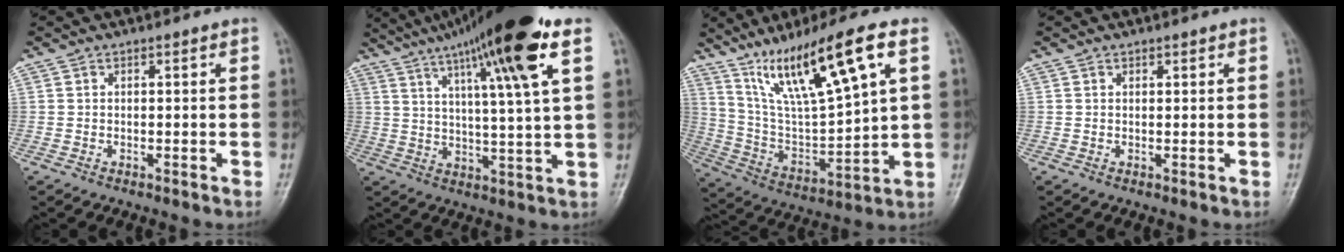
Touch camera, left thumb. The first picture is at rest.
{"total": 20.1, "force": [10.9, 1.7, 16.9], "torque": [-0.268, -0.010, 0.172]}
{"total": 19.4, "force": [10.0, 3.7, 16.3], "torque": [-0.276, -0.027, 0.193]}
{"total": 0.8, "force": [0.5, 0.5, 0.5], "torque": [0.003, -0.002, 0.005]}